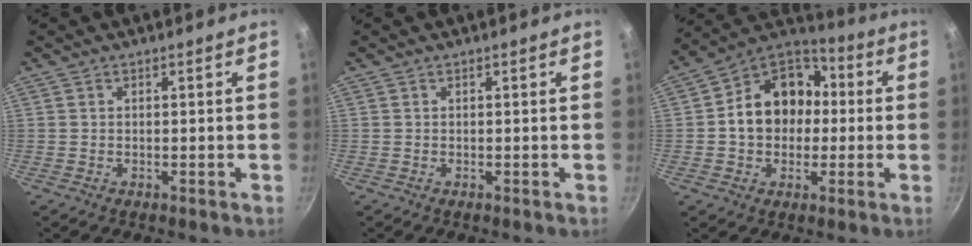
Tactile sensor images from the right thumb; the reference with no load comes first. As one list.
[{"total": 0.0}, {"total": 15.4, "force": [0.2, 12.5, 9.0], "torque": [-0.110, 0.038, -0.011]}]